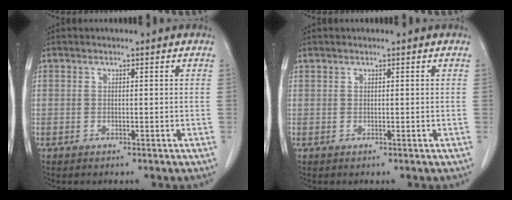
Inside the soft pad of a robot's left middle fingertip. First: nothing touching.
{"total": 0.0}